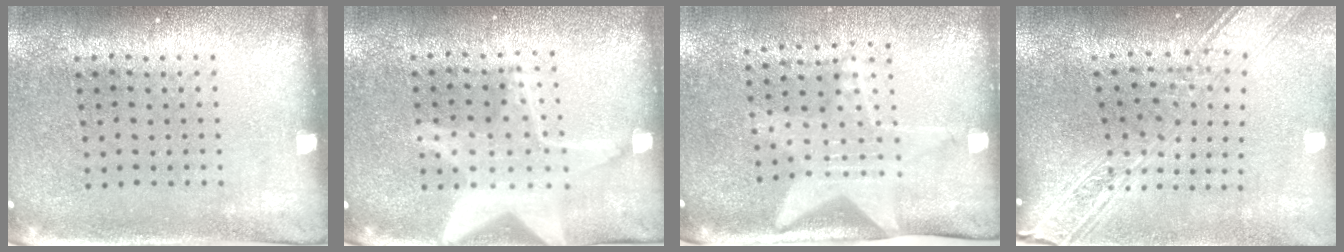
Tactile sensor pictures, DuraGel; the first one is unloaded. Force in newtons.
{"total": 3.0, "press": 3.0, "slide": 0.4}
{"total": 2.0, "press": 1.5, "slide": 1.3}
{"total": 3.0, "press": 2.3, "slide": 2.0}